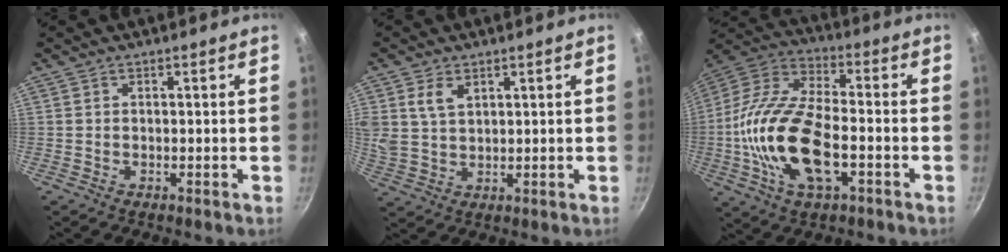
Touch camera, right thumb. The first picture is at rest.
{"total": 5.7, "force": [2.5, 3.7, 3.5], "torque": [-0.062, -0.008, 0.054]}
{"total": 20.5, "force": [-4.7, 9.8, 17.4], "torque": [-0.330, 0.033, -0.103]}